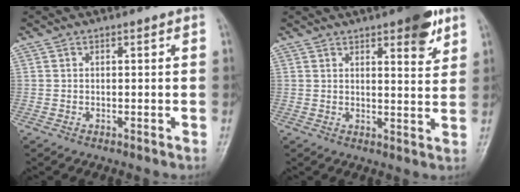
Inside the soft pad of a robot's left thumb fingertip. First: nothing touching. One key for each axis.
{"total": 8.0, "fx": 4.8, "fy": 2.3, "fz": 6.0, "tx": -0.065, "ty": -0.024, "tz": 0.061}